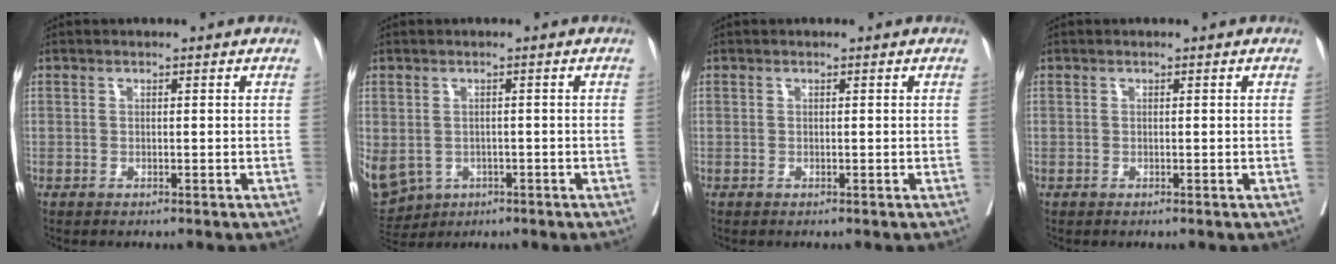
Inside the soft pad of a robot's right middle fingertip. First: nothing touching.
{"total": 22.6, "force": [-7.8, 18.9, 9.7], "torque": [-0.356, -0.025, -0.104]}
{"total": 0.0}
{"total": 0.0}